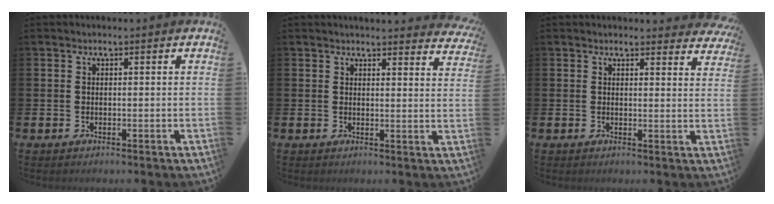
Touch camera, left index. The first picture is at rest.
{"total": 2.9, "force": [2.9, 0.1, 0.1], "torque": [0.001, -0.018, 0.051]}
{"total": 2.3, "force": [2.3, 0.4, 0.0], "torque": [0.013, -0.016, 0.038]}